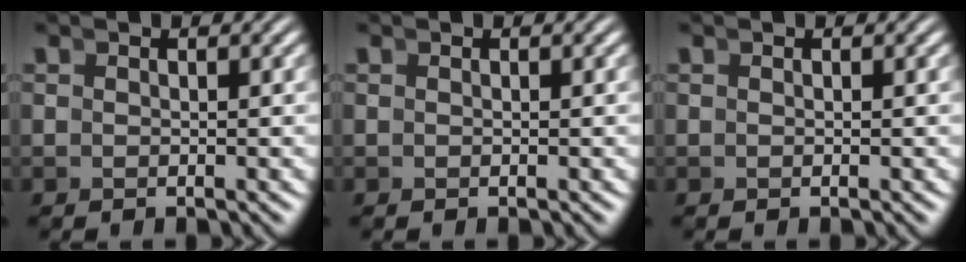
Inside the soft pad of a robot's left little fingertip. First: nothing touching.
{"total": 0.0}
{"total": 0.0}